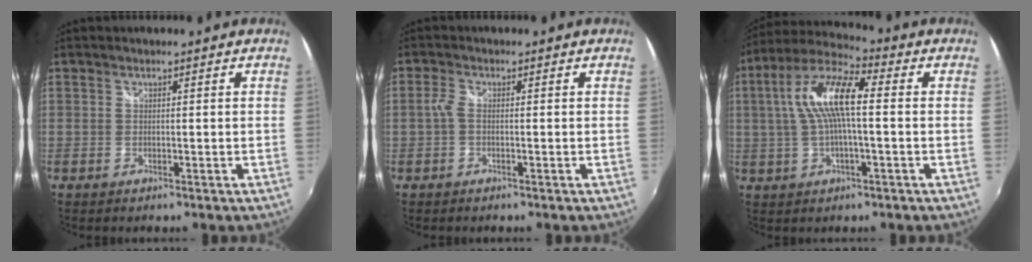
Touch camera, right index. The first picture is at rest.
{"total": 1.8, "force": [-0.4, 0.8, 1.6], "torque": [-0.036, 0.003, -0.010]}
{"total": 12.8, "force": [1.3, 3.9, 12.2], "torque": [-0.236, 0.021, 0.019]}